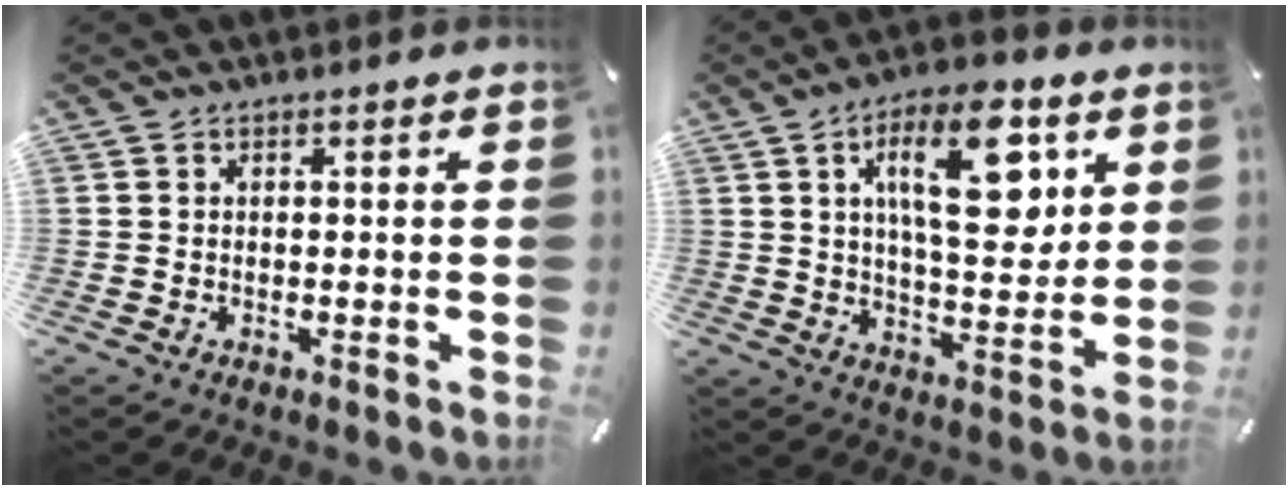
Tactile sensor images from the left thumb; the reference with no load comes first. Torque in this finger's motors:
{"motor_torque": [0.94, 0.99, 1.46, -1.31, 0.46]}